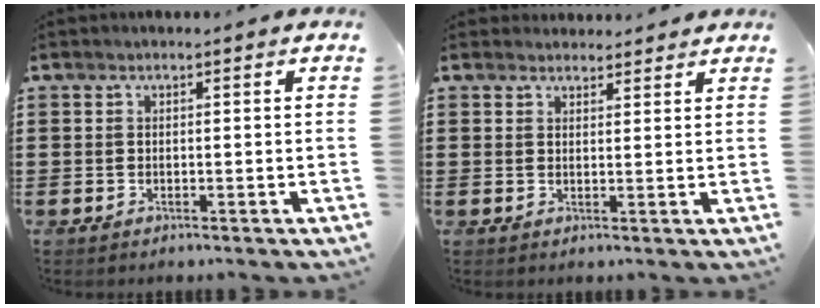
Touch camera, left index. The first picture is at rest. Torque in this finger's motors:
{"motor_torque": [0.31, 0.22, 0.04, -0.03]}